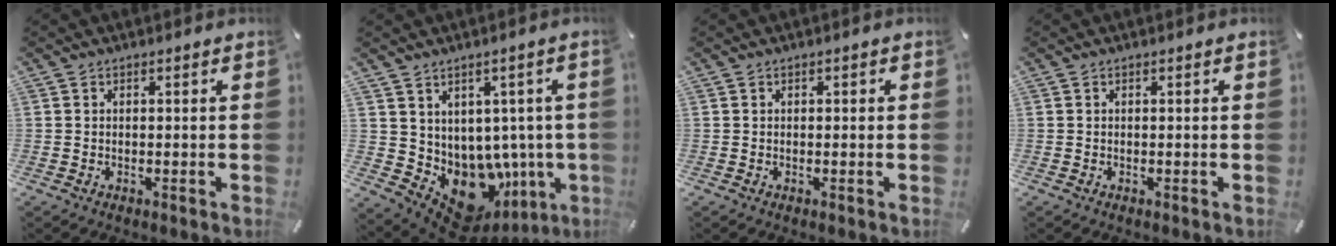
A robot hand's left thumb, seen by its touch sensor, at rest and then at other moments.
{"total": 9.8, "force": [-2.7, 7.7, 5.5], "torque": [-0.077, -0.032, -0.031]}
{"total": 0.0}
{"total": 0.0}